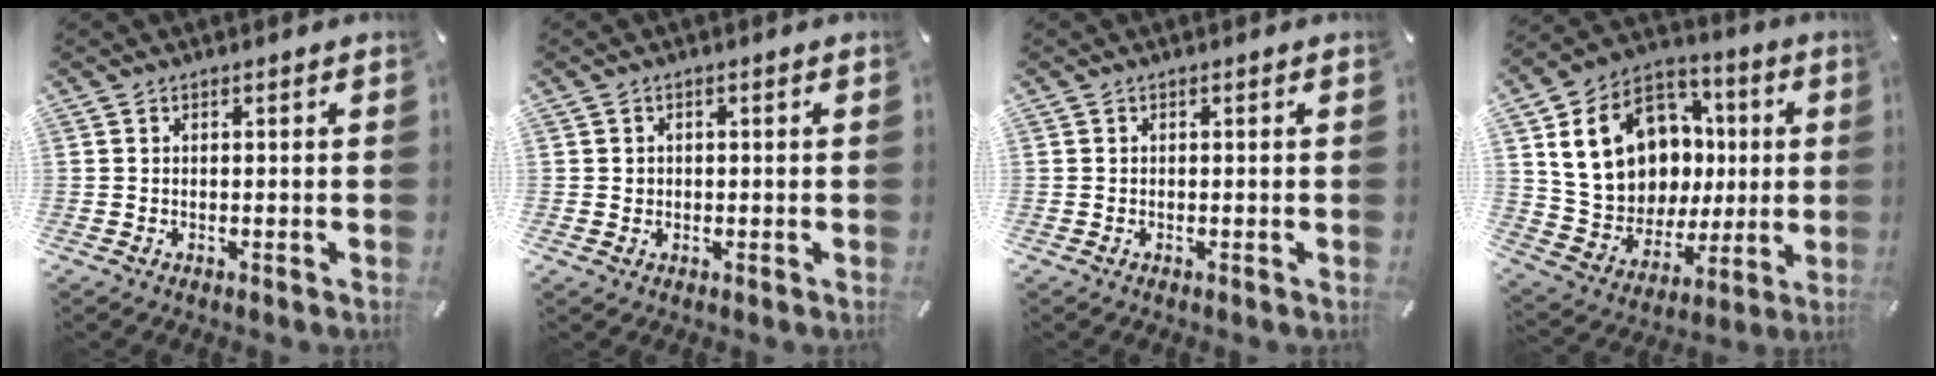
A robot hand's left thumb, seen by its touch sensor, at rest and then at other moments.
{"total": 1.2, "force": [0.0, 1.1, 0.2], "torque": [-0.004, 0.006, -0.003]}
{"total": 0.0}
{"total": 18.9, "force": [3.8, 15.8, 9.7], "torque": [-0.182, -0.010, 0.092]}